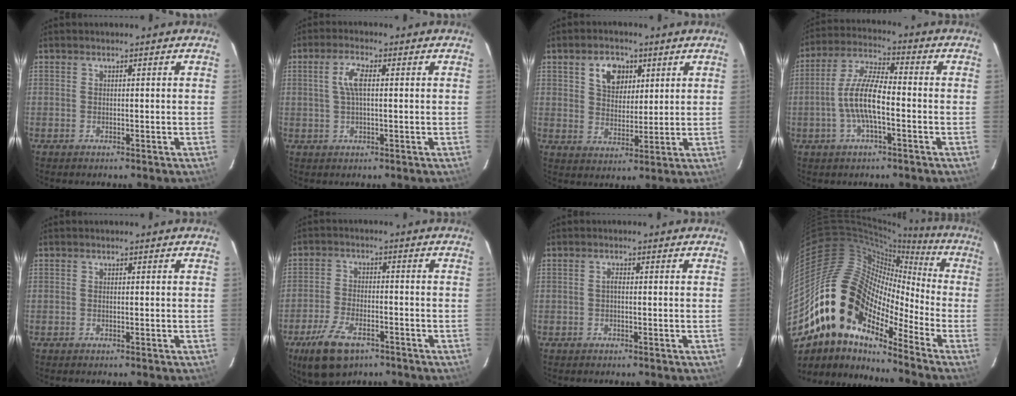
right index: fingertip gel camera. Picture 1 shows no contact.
{"total": 4.3, "force": [0.7, 1.4, 4.0], "torque": [-0.081, 0.008, 0.014]}
{"total": 7.3, "force": [3.3, 5.2, 4.0], "torque": [-0.066, 0.016, 0.061]}
{"total": 9.9, "force": [-2.4, 2.7, 9.2], "torque": [-0.192, 0.008, -0.048]}
{"total": 0.0}
{"total": 10.7, "force": [-6.7, 5.0, 6.6], "torque": [-0.156, -0.014, -0.121]}
{"total": 0.8, "force": [-0.2, 0.3, 0.7], "torque": [-0.014, 0.006, -0.005]}
{"total": 17.3, "force": [-10.8, 9.2, 9.9], "torque": [-0.167, 0.004, -0.221]}